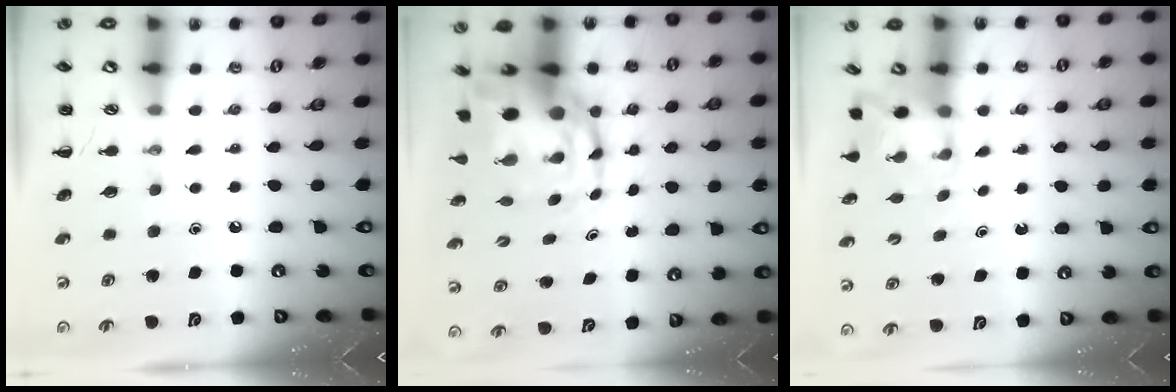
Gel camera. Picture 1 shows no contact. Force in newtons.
{"total": 9.5, "press": 9.2, "slide": 2.4}
{"total": 2.6, "press": 2.4, "slide": 1.1}